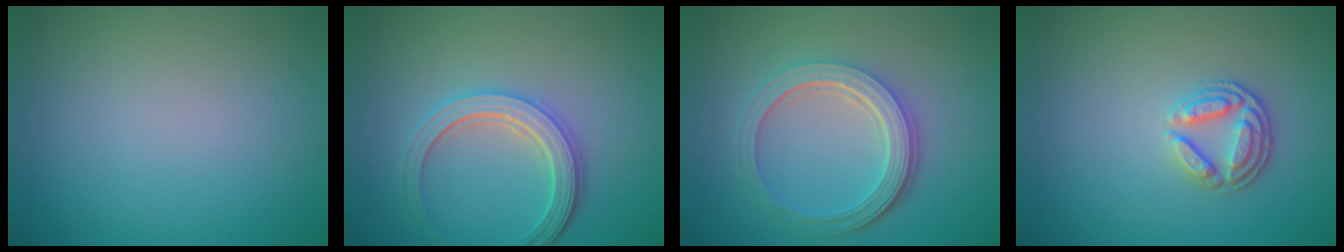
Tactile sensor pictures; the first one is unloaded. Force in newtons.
{"total": 4.2, "press": 3.4, "slide": 2.4}
{"total": 5.2, "press": 3.8, "slide": 3.5}
{"total": 2.9, "press": 2.5, "slide": 1.6}